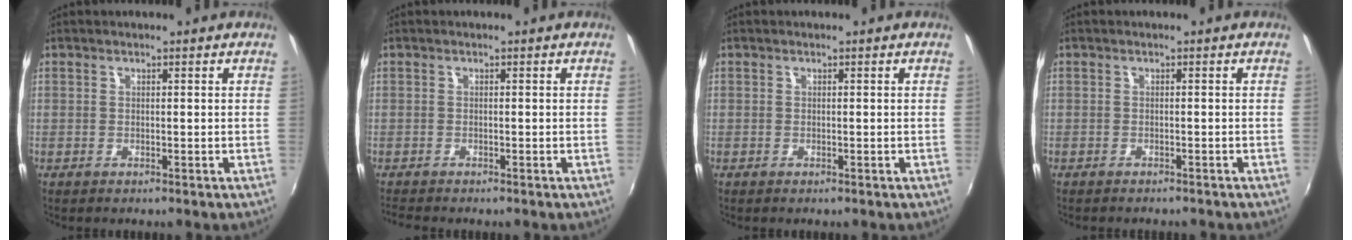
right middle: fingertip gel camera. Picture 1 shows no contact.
{"total": 2.1, "force": [-2.0, 0.2, 0.8], "torque": [-0.019, -0.013, -0.036]}
{"total": 0.0}
{"total": 2.4, "force": [-2.2, 0.5, 0.8], "torque": [-0.022, -0.009, -0.032]}